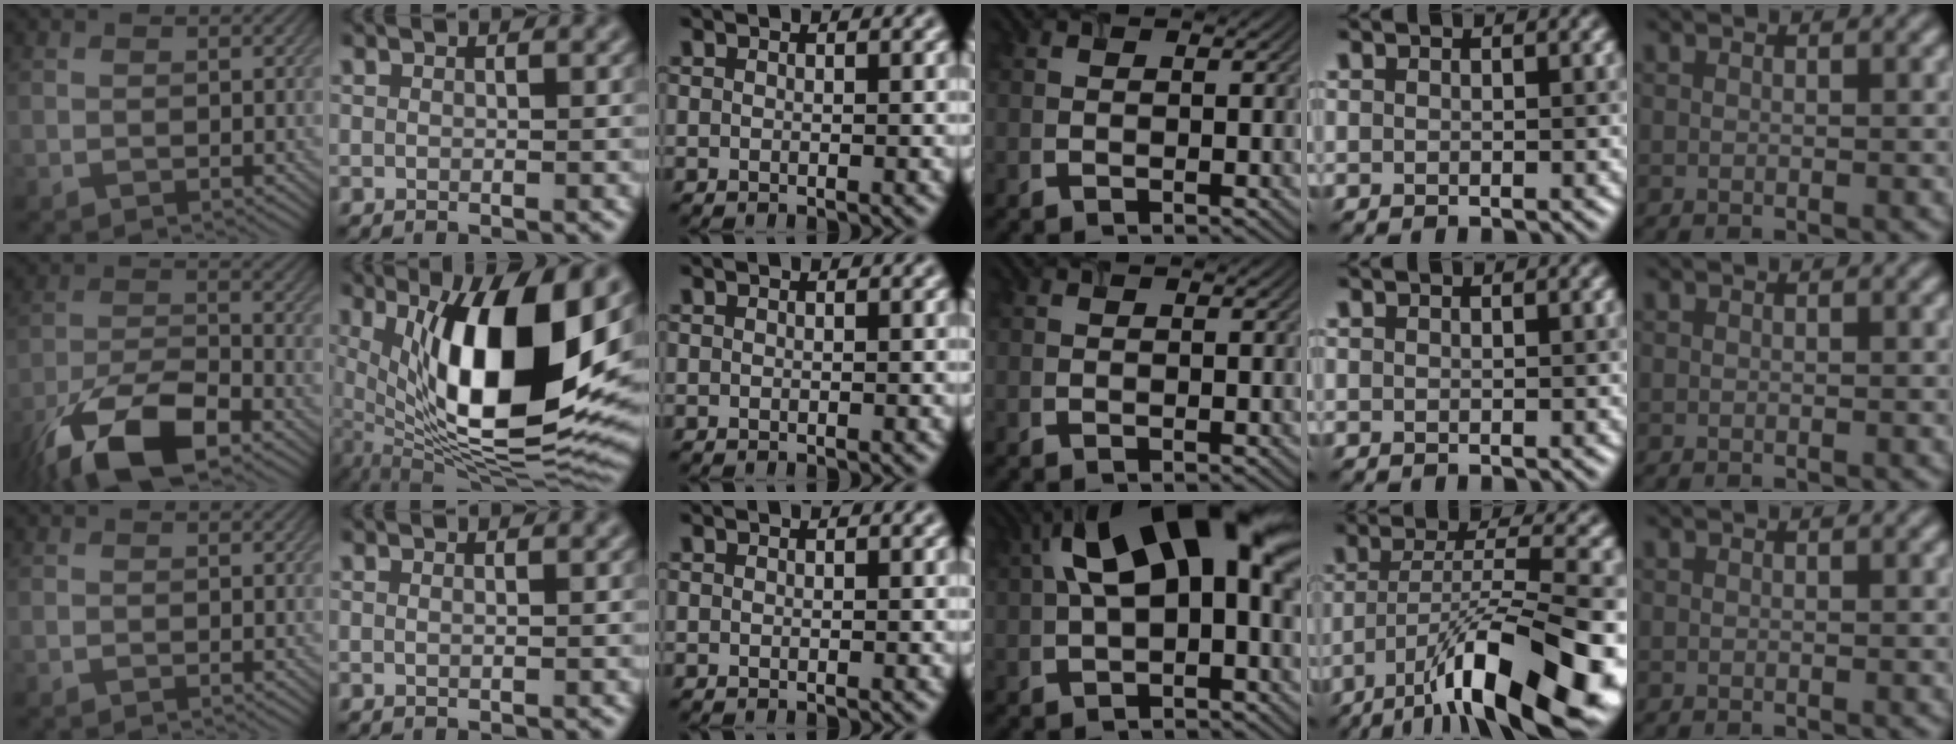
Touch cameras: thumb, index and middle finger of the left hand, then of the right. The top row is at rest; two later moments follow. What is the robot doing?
{"motion": "extract", "object": "airpods case & airpods"}